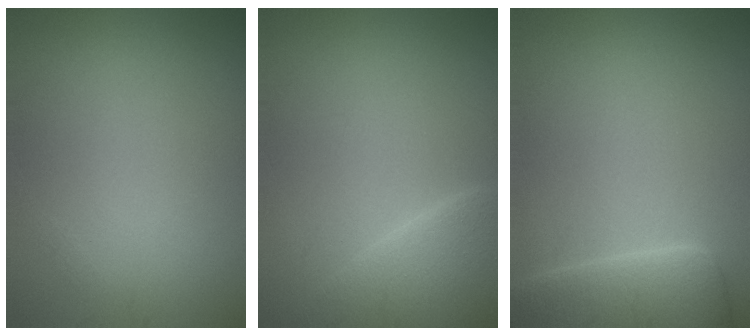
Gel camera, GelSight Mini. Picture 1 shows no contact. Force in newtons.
{"total": 4.4, "press": 4.4, "slide": 0.2}
{"total": 5.6, "press": 5.6, "slide": 0.5}